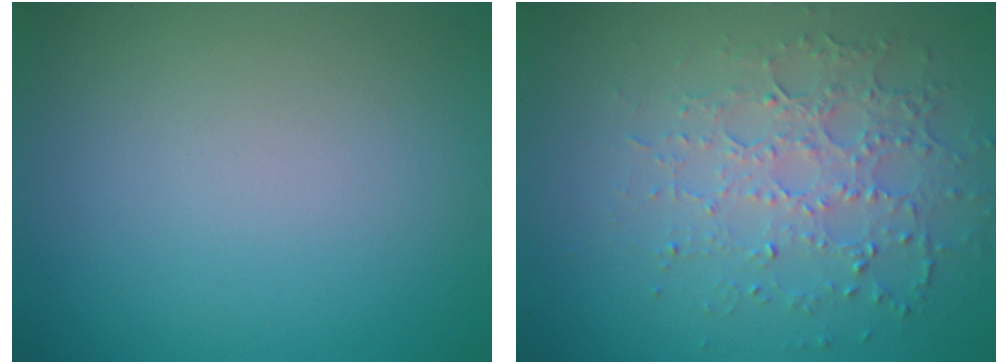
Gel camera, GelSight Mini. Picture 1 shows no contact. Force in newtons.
{"total": 3.5, "press": 3.2, "slide": 1.4}